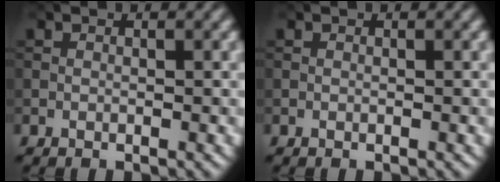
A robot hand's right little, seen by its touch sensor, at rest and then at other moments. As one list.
[{"total": 0.0}]